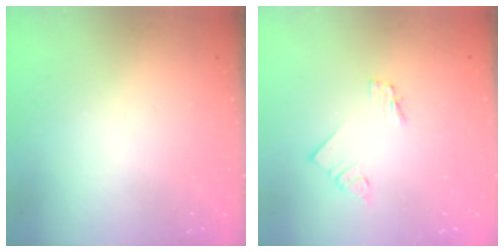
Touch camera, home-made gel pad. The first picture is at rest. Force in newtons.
{"total": 1.6, "press": 1.5, "slide": 0.2}